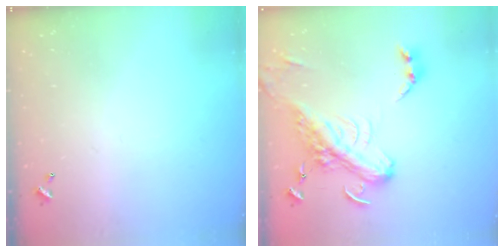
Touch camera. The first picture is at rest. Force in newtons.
{"total": 9.5, "press": 9.3, "slide": 2.2}